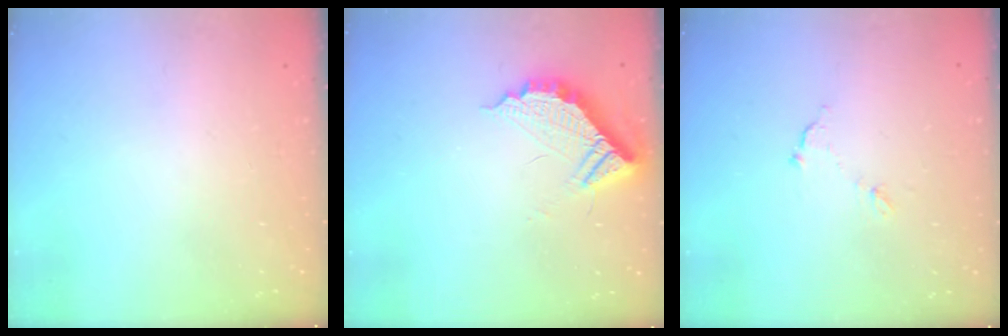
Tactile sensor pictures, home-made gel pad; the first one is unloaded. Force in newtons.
{"total": 11.1, "press": 11.1, "slide": 0.4}
{"total": 6.1, "press": 6.1, "slide": 0.3}